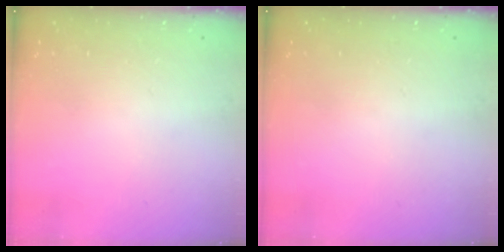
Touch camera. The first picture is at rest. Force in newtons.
{"total": 0.0}